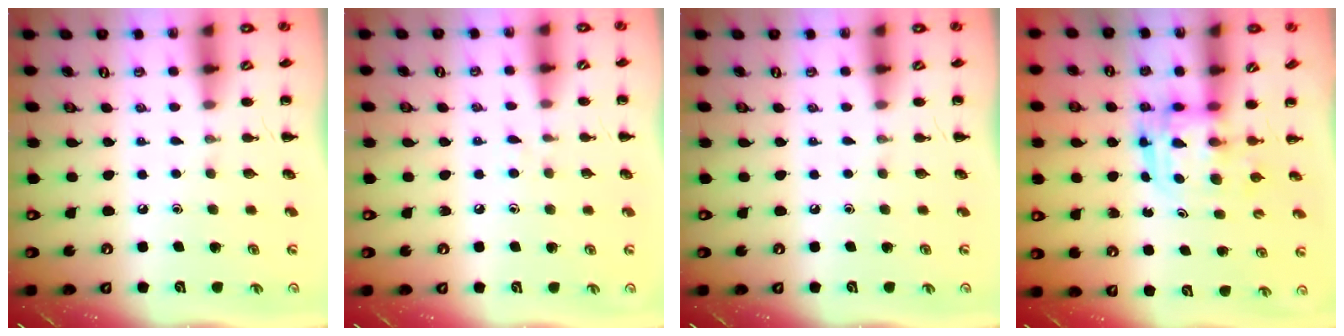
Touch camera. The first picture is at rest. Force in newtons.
{"total": 3.5, "press": 3.1, "slide": 1.6}
{"total": 0.0}
{"total": 3.0, "press": 3.0, "slide": 0.3}